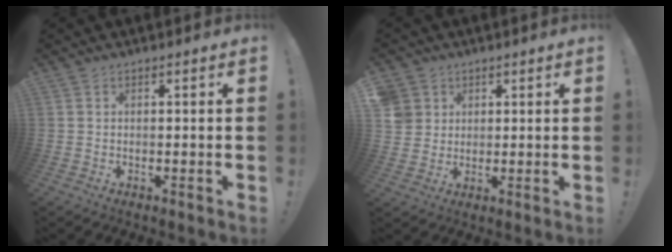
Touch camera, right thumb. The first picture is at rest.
{"total": 5.4, "force": [2.3, 4.8, 0.7], "torque": [-0.013, -0.012, 0.048]}